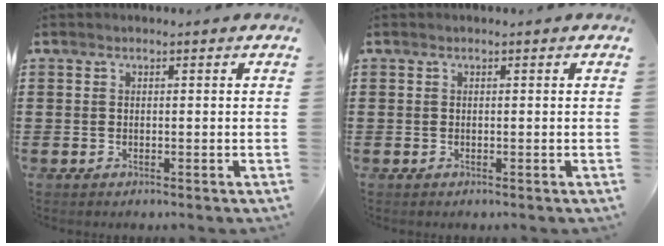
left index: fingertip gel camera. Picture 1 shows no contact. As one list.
[{"total": 0.0}]